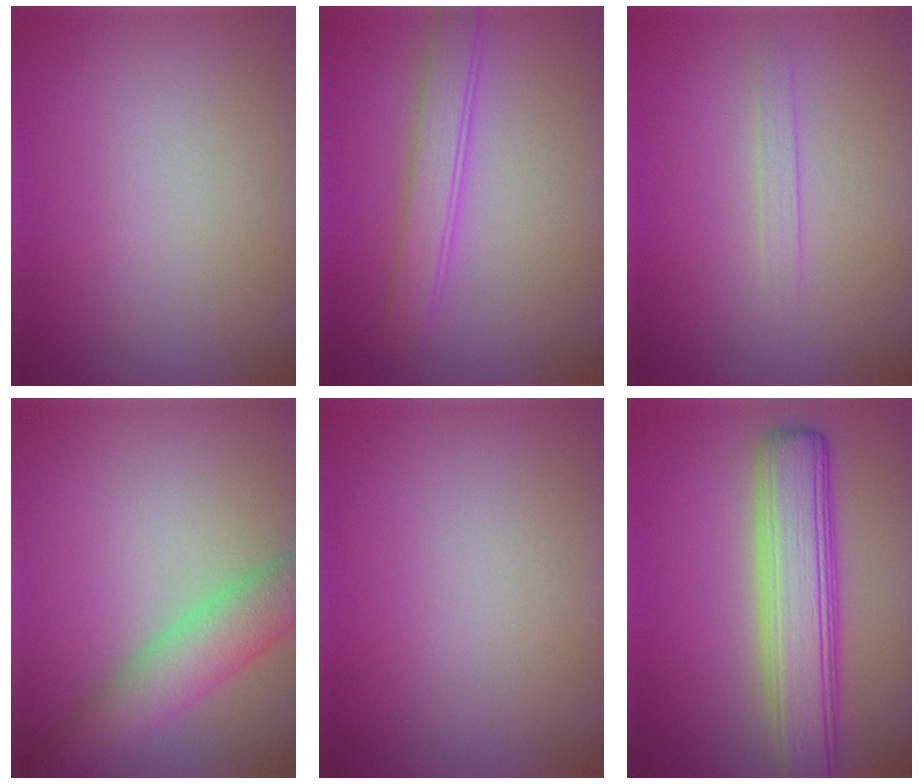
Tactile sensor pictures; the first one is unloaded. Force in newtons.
{"total": 3.0, "press": 3.0, "slide": 0.0}
{"total": 1.1, "press": 1.0, "slide": 0.1}
{"total": 5.2, "press": 5.2, "slide": 0.3}
{"total": 0.0}
{"total": 7.3, "press": 7.3, "slide": 0.4}